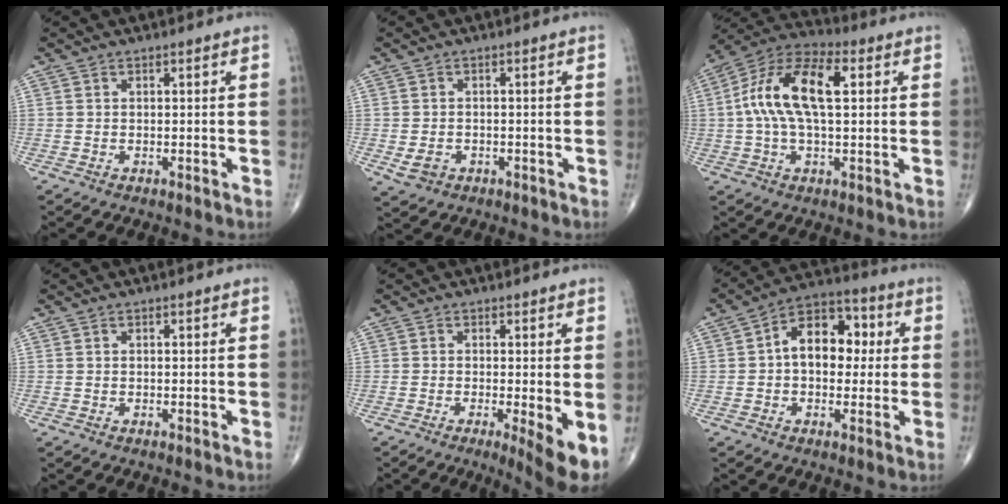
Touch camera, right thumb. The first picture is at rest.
{"total": 3.2, "force": [-1.1, 2.6, 1.6], "torque": [-0.024, 0.002, -0.010]}
{"total": 15.1, "force": [2.4, 7.0, 13.2], "torque": [-0.258, 0.033, 0.038]}
{"total": 0.0}
{"total": 6.3, "force": [-1.6, 1.2, 6.0], "torque": [-0.095, -0.018, -0.028]}
{"total": 12.3, "force": [1.2, 8.1, 9.2], "torque": [-0.104, 0.029, 0.008]}